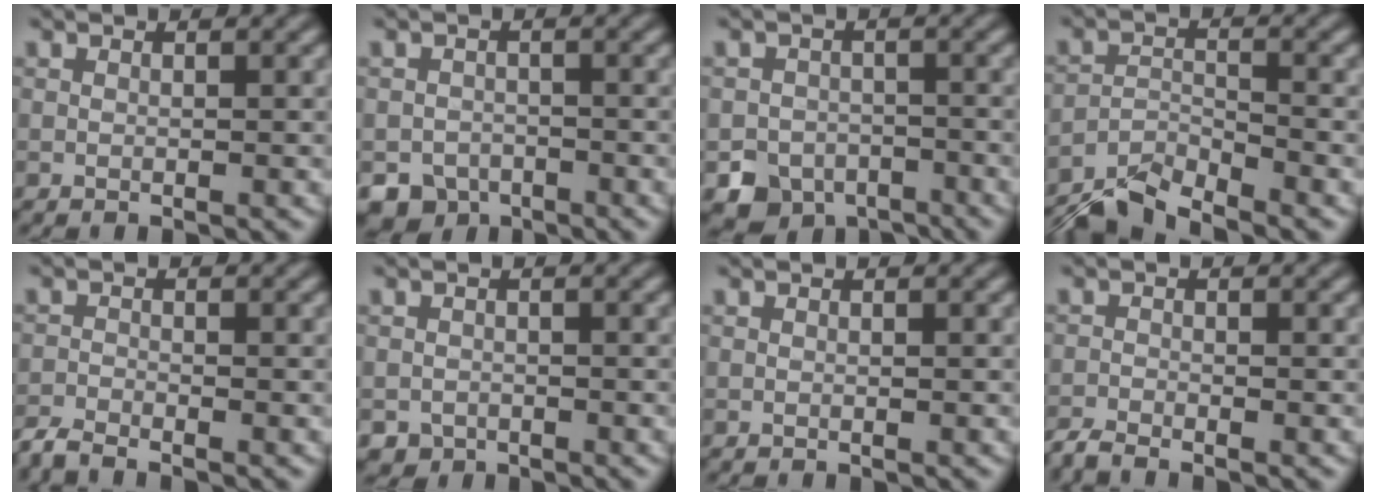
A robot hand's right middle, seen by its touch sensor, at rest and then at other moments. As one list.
[{"total": 4.4, "force": [-3.1, 3.0, 0.8], "torque": [0.003, -0.003, -0.052]}, {"total": 6.1, "force": [-4.0, 4.4, 1.3], "torque": [-0.002, -0.008, -0.063]}, {"total": 5.2, "force": [-4.9, 1.0, 1.6], "torque": [-0.028, -0.004, -0.098]}, {"total": 2.5, "force": [-2.3, 0.2, 0.8], "torque": [-0.022, -0.006, -0.055]}, {"total": 1.5, "force": [-0.9, 1.2, 0.0], "torque": [0.008, -0.002, -0.021]}, {"total": 0.0}, {"total": 2.2, "force": [-2.1, 0.1, 0.7], "torque": [-0.018, -0.006, -0.047]}]